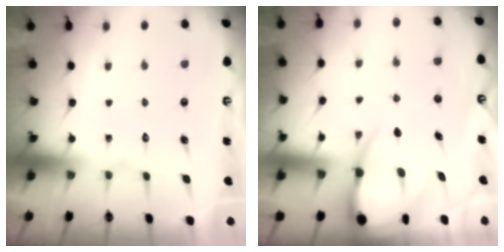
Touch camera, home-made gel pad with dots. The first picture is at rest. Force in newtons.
{"total": 11.1, "press": 11.0, "slide": 1.2}